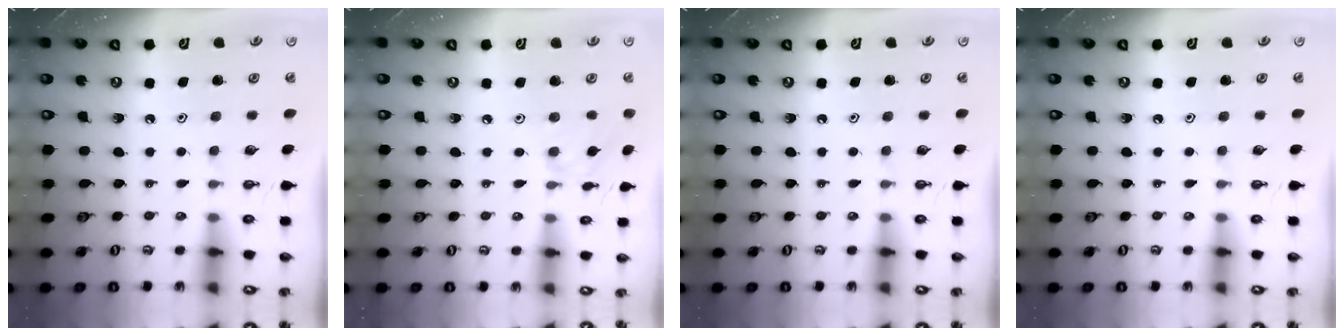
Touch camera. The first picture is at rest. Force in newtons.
{"total": 3.0, "press": 2.9, "slide": 0.5}
{"total": 0.0}
{"total": 0.0}